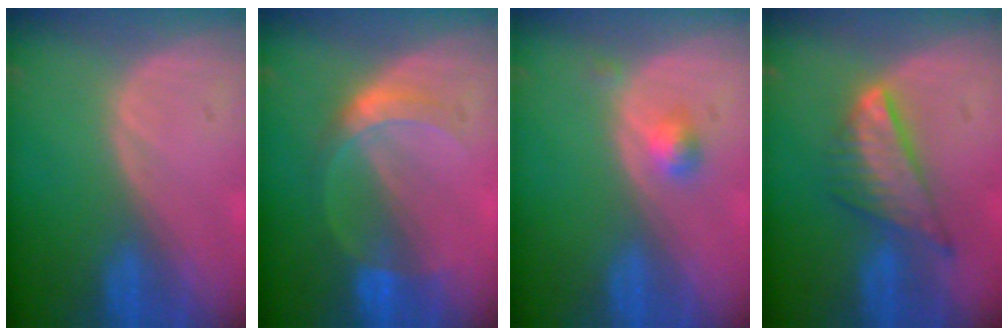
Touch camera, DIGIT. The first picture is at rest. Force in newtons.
{"total": 4.9, "press": 4.9, "slide": 0.6}
{"total": 2.2, "press": 2.0, "slide": 1.0}
{"total": 7.4, "press": 6.5, "slide": 3.5}